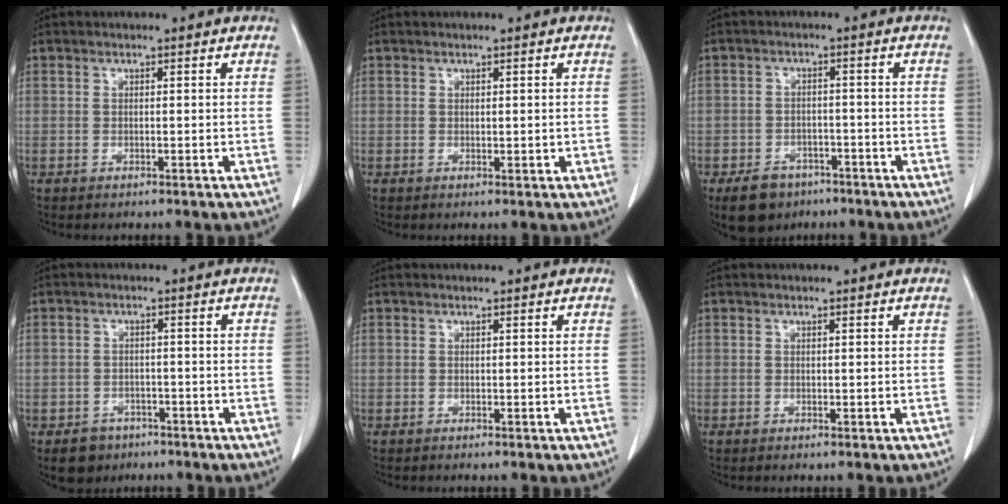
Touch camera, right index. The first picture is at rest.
{"total": 0.6, "force": [0.1, 0.3, 0.5], "torque": [-0.009, -0.003, 0.005]}
{"total": 6.6, "force": [-4.5, 4.4, 2.1], "torque": [-0.040, 0.003, -0.066]}
{"total": 4.3, "force": [-2.7, 3.3, 0.6], "torque": [-0.010, 0.009, -0.036]}
{"total": 0.0}
{"total": 0.0}